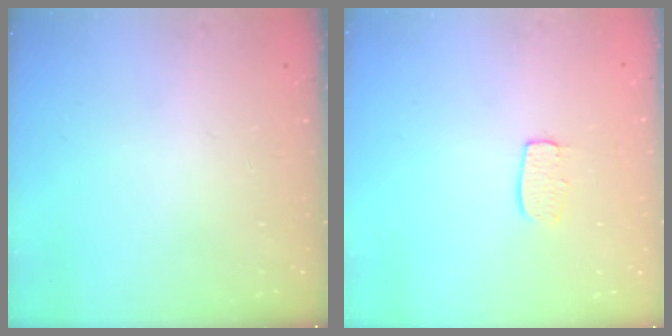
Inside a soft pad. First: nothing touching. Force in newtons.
{"total": 5.2, "press": 5.2, "slide": 0.3}